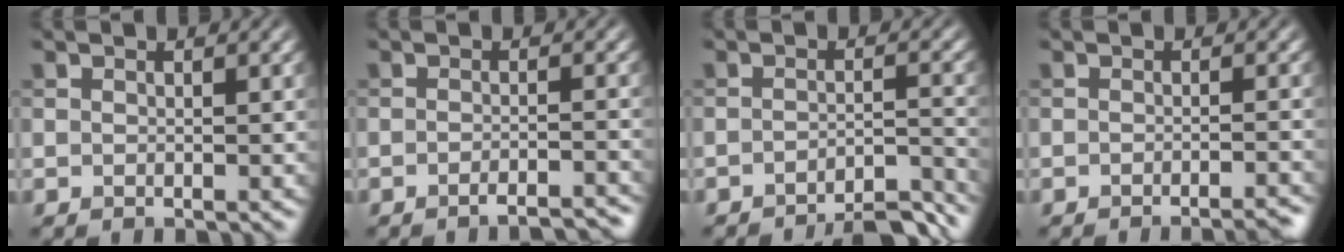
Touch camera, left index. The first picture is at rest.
{"total": 3.5, "force": [-2.8, 0.5, 1.9], "torque": [-0.021, 0.009, -0.041]}
{"total": 4.8, "force": [-4.2, 0.6, 2.2], "torque": [-0.019, 0.012, -0.063]}
{"total": 3.4, "force": [-2.5, 0.7, 2.2], "torque": [-0.014, 0.010, -0.034]}